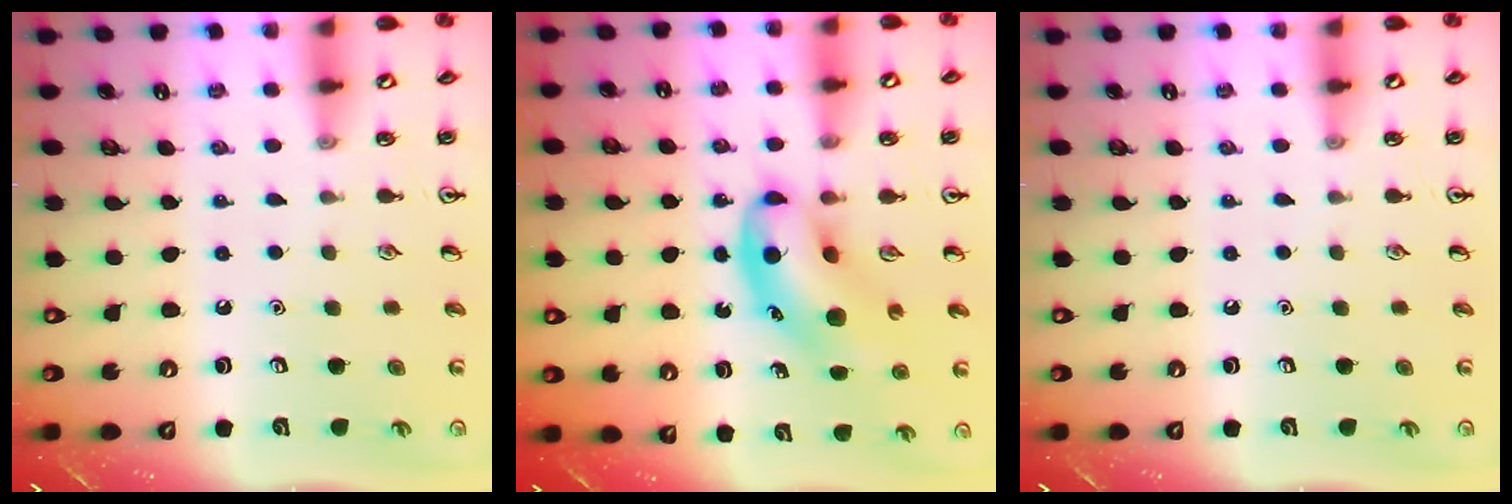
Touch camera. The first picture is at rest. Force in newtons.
{"total": 10.6, "press": 10.2, "slide": 2.8}
{"total": 0.0}